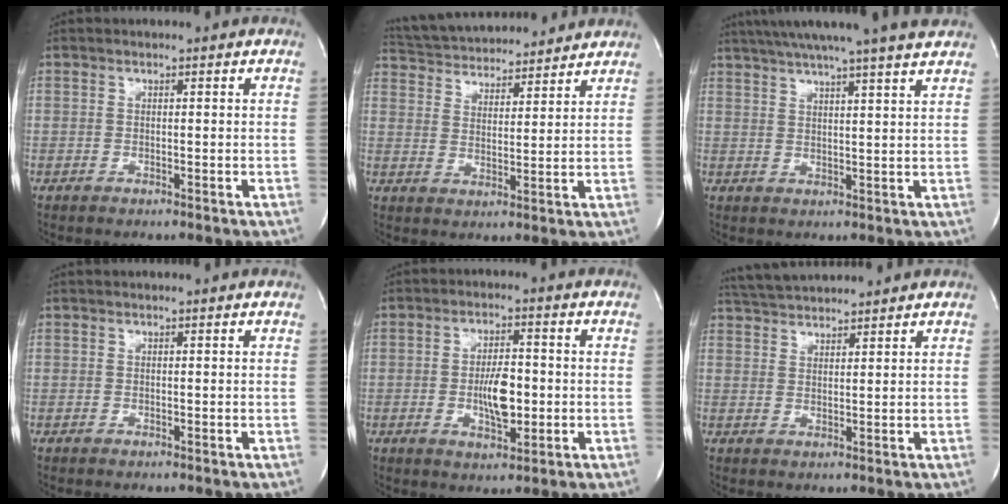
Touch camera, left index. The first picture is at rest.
{"total": 16.1, "force": [15.1, 3.2, 4.8], "torque": [-0.087, 0.032, 0.232]}
{"total": 16.8, "force": [14.7, -0.9, 8.2], "torque": [-0.143, 0.006, 0.196]}
{"total": 0.5, "force": [0.5, 0.0, 0.2], "torque": [0.000, 0.006, 0.007]}
{"total": 6.4, "force": [-1.0, 2.3, 5.9], "torque": [-0.109, -0.001, -0.013]}
{"total": 6.8, "force": [6.6, 0.3, 1.7], "torque": [-0.042, 0.032, 0.117]}